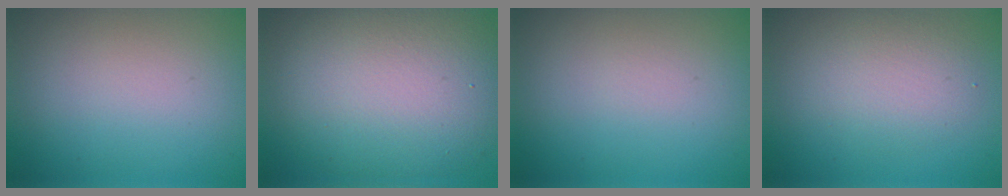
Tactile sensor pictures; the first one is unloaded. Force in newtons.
{"total": 11.4, "press": 11.4, "slide": 0.7}
{"total": 0.0}
{"total": 2.9, "press": 2.9, "slide": 0.3}